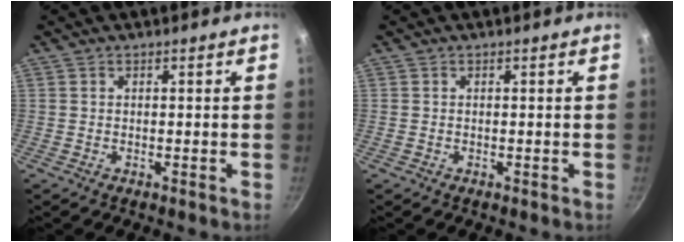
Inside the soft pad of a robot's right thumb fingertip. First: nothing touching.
{"total": 0.0}